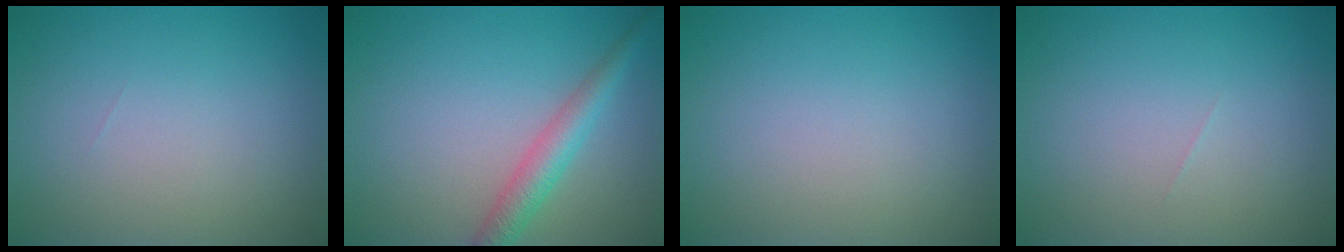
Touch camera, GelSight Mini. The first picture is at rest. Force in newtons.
{"total": 3.1, "press": 3.1, "slide": 0.1}
{"total": 0.0}
{"total": 0.0}